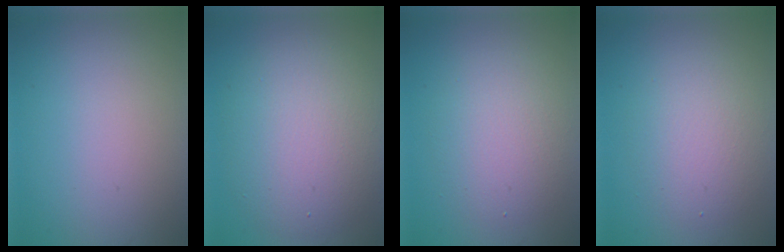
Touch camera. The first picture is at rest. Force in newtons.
{"total": 7.4, "press": 7.4, "slide": 0.4}
{"total": 4.1, "press": 4.1, "slide": 0.2}
{"total": 3.9, "press": 3.9, "slide": 0.1}